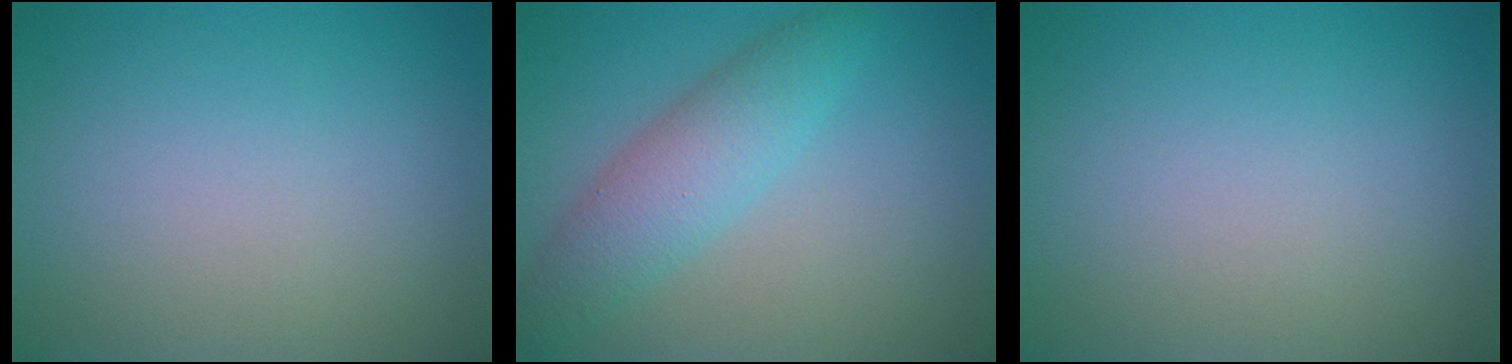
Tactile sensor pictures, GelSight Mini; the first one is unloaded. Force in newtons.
{"total": 4.4, "press": 4.4, "slide": 0.1}
{"total": 0.0}